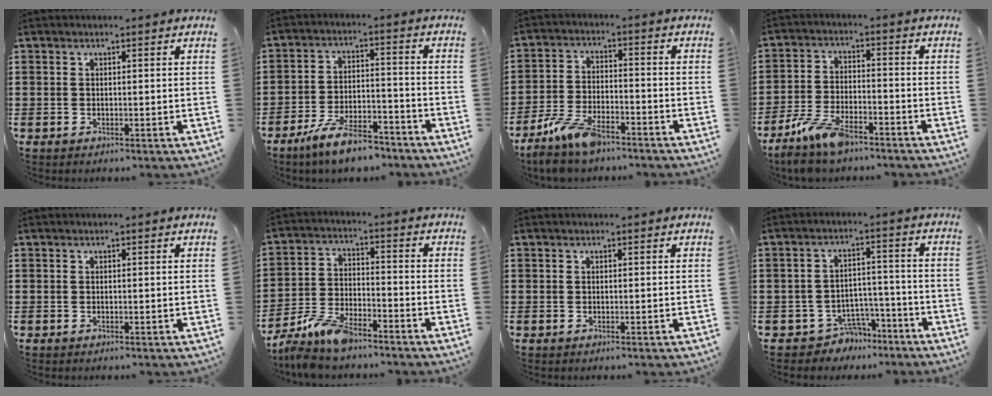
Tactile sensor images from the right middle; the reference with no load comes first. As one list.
[{"total": 8.6, "force": [-7.1, 1.9, 4.5], "torque": [-0.090, 0.010, -0.134]}, {"total": 7.8, "force": [-6.1, 2.5, 4.1], "torque": [-0.087, 0.004, -0.116]}, {"total": 7.5, "force": [-5.8, 2.3, 4.2], "torque": [-0.096, -0.001, -0.111]}, {"total": 0.0}, {"total": 7.7, "force": [-6.5, 2.1, 3.6], "torque": [-0.086, 0.005, -0.128]}, {"total": 0.0}, {"total": 5.1, "force": [-4.5, 2.2, 0.9], "torque": [-0.024, 0.015, -0.088]}]